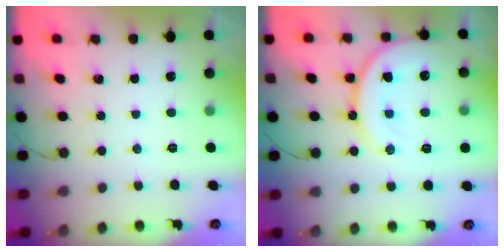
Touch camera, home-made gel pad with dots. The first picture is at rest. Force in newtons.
{"total": 15.7, "press": 15.6, "slide": 2.0}